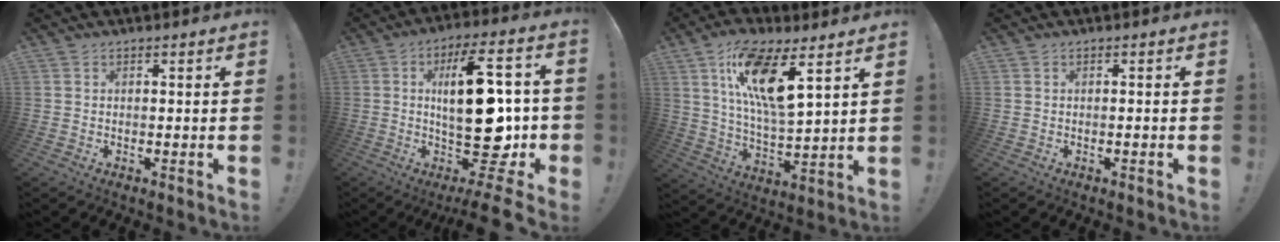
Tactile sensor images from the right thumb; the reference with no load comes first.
{"total": 22.6, "force": [-0.8, 8.0, 21.2], "torque": [-0.358, 0.008, -0.018]}
{"total": 16.1, "force": [8.3, 4.1, 13.2], "torque": [-0.240, -0.028, 0.133]}
{"total": 0.8, "force": [-0.7, -0.4, 0.2], "torque": [-0.009, 0.001, -0.012]}